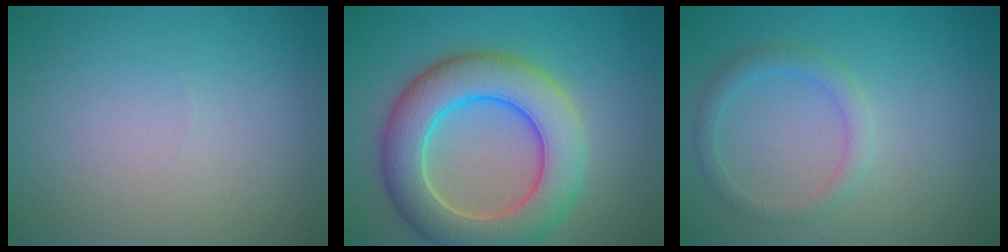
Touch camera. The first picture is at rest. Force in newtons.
{"total": 8.8, "press": 8.7, "slide": 0.7}
{"total": 1.9, "press": 1.9, "slide": 0.1}